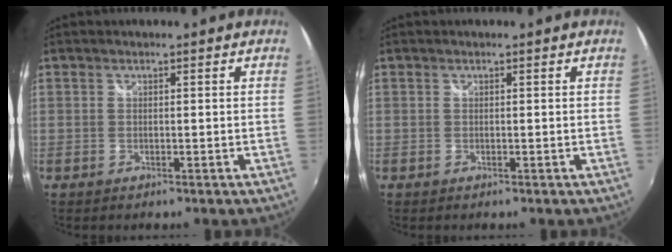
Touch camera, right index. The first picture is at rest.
{"total": 0.0}